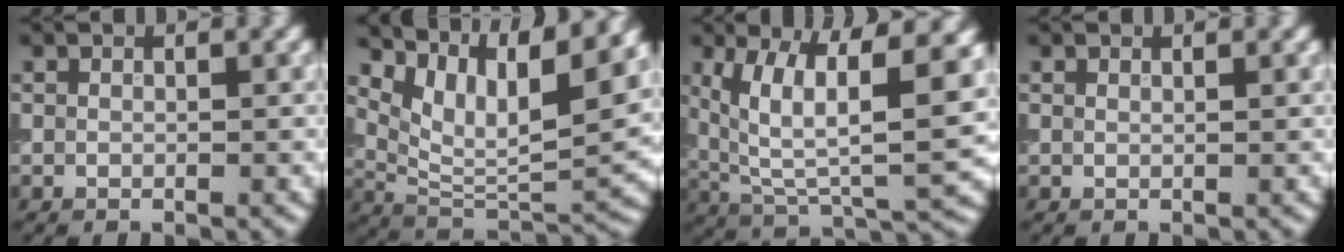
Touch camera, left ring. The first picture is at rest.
{"total": 10.7, "force": [6.0, 3.7, 8.0], "torque": [-0.136, -0.006, 0.112]}
{"total": 11.9, "force": [4.1, 4.2, 10.3], "torque": [-0.182, 0.000, 0.074]}
{"total": 0.7, "force": [0.6, 0.2, 0.3], "torque": [0.000, -0.001, 0.005]}